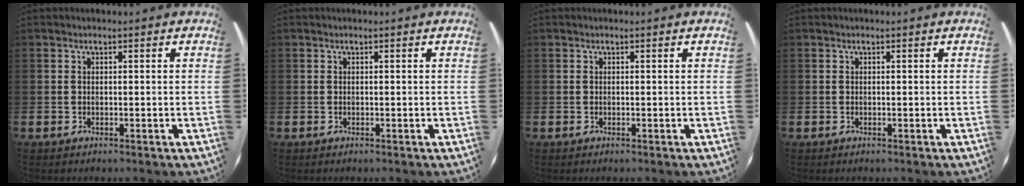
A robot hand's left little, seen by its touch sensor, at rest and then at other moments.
{"total": 0.0}
{"total": 0.0}
{"total": 0.0}